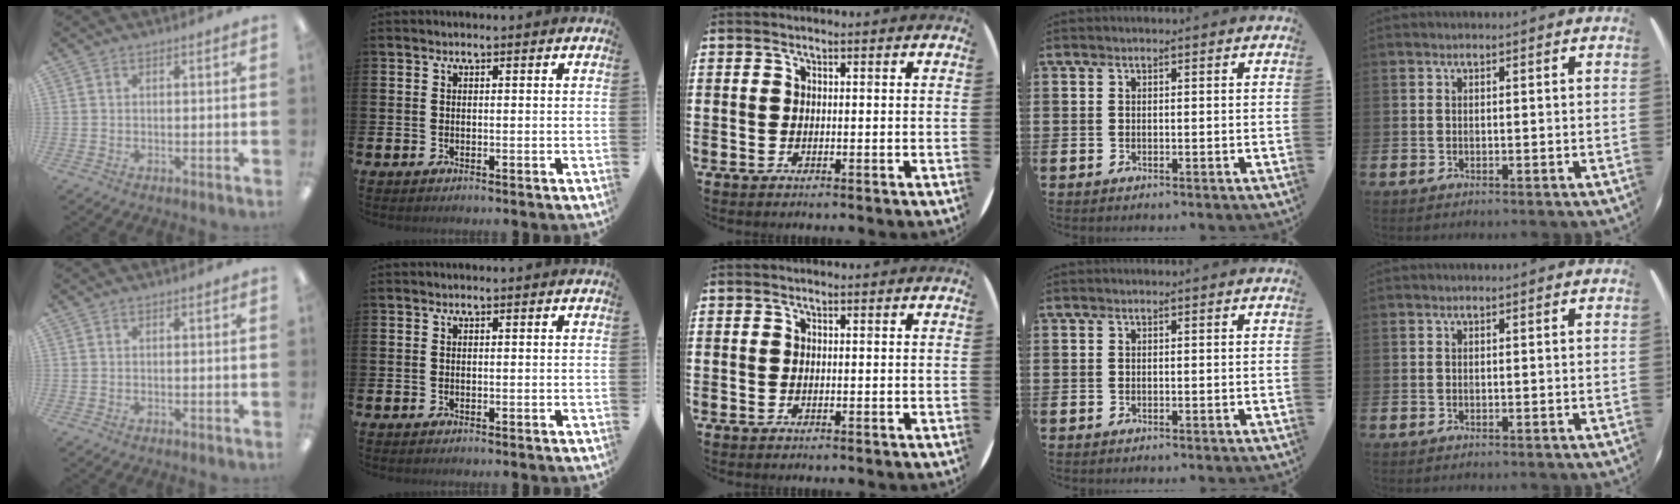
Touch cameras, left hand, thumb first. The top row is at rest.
{}